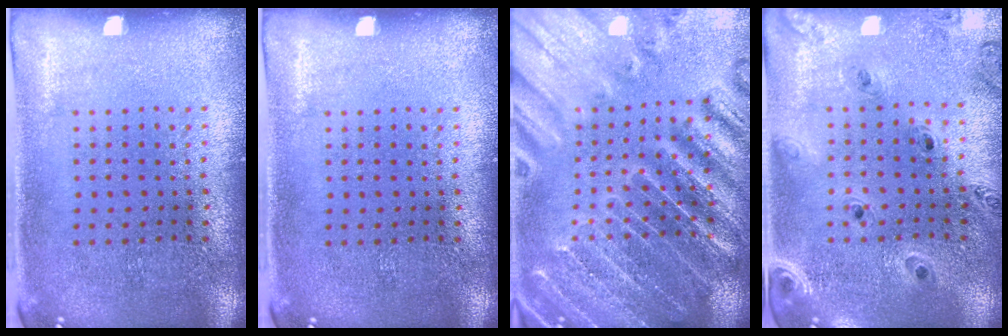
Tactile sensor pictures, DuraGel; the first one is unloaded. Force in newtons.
{"total": 0.0}
{"total": 3.5, "press": 3.4, "slide": 0.9}
{"total": 1.3, "press": 1.3, "slide": 0.1}